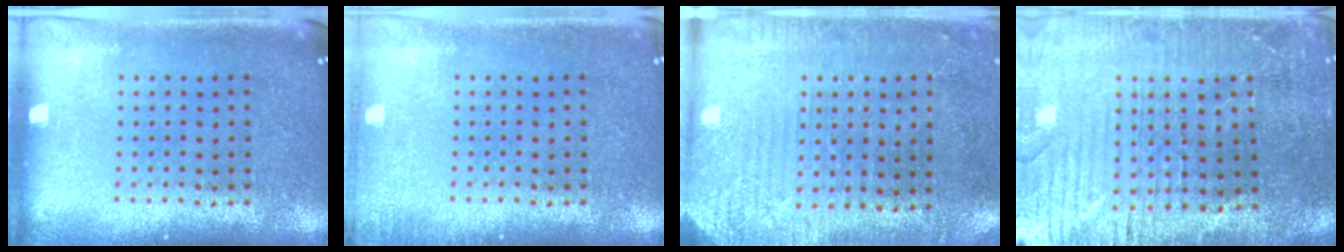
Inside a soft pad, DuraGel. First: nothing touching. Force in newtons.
{"total": 0.9, "press": 0.9, "slide": 0.2}
{"total": 2.8, "press": 2.4, "slide": 1.4}
{"total": 3.1, "press": 3.1, "slide": 0.6}